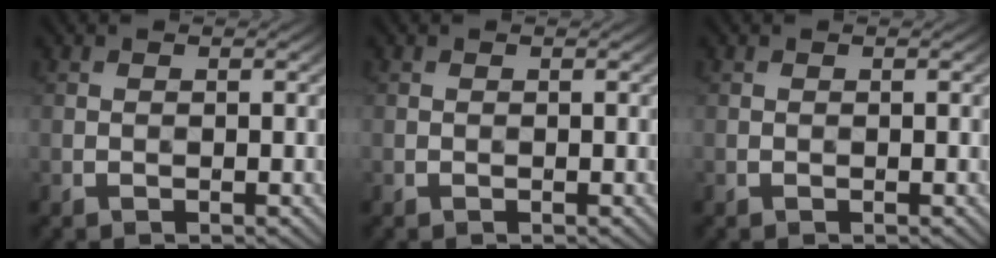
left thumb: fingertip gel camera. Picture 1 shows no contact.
{"total": 0.0}
{"total": 0.0}